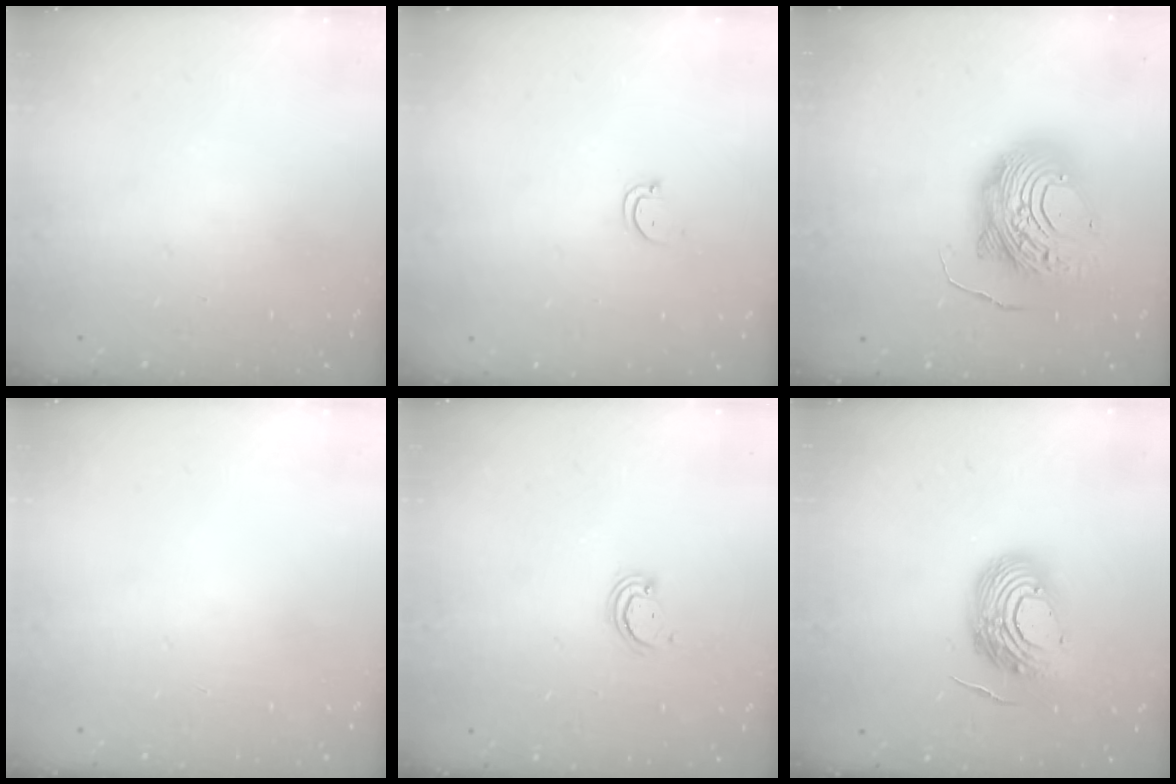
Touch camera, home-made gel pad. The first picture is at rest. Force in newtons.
{"total": 3.1, "press": 3.1, "slide": 0.2}
{"total": 17.5, "press": 17.5, "slide": 1.5}
{"total": 0.0}
{"total": 2.6, "press": 2.6, "slide": 0.3}
{"total": 13.7, "press": 13.7, "slide": 1.6}